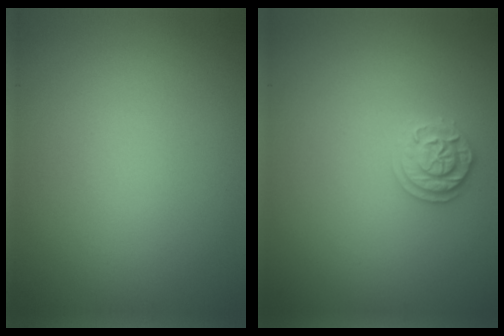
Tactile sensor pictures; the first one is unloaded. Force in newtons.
{"total": 1.9, "press": 1.9, "slide": 0.2}